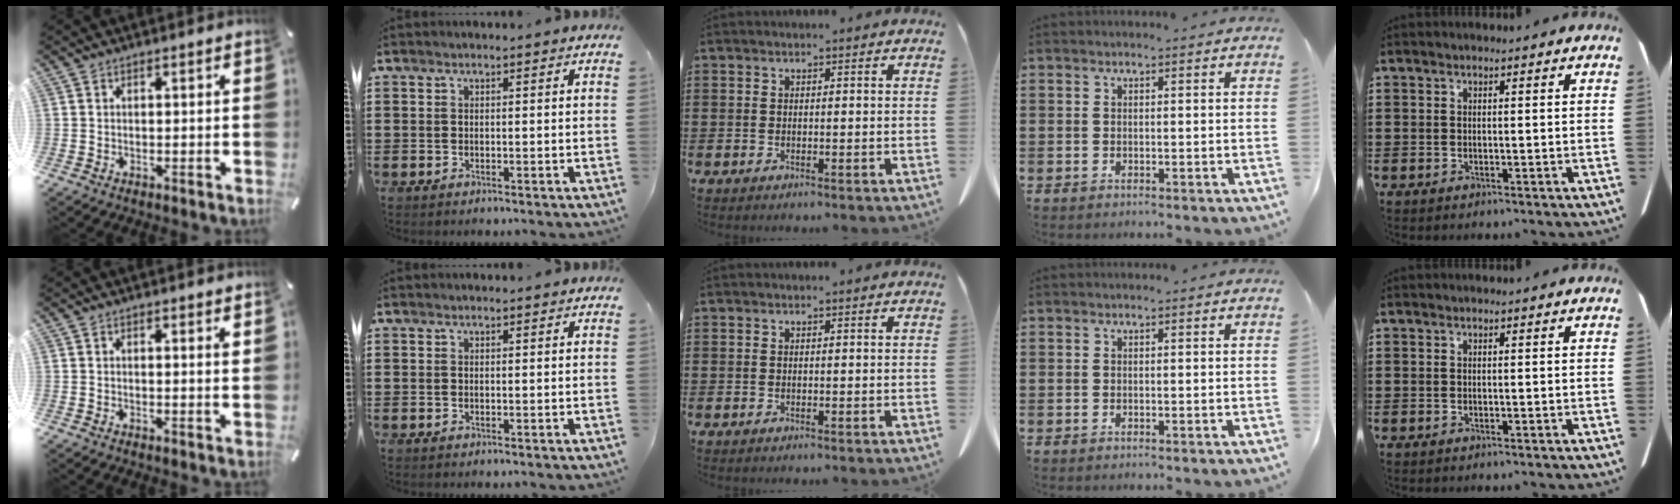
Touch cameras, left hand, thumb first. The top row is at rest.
{"thumb": {"total": 1.1, "force": [0.5, 0.1, 1.0], "torque": [-0.012, -0.004, 0.007]}}